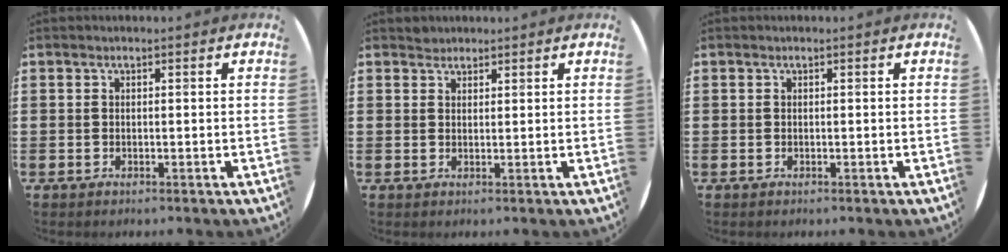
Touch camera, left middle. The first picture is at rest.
{"total": 1.2, "force": [1.2, 0.4, -0.2], "torque": [0.000, 0.001, 0.024]}
{"total": 0.0}